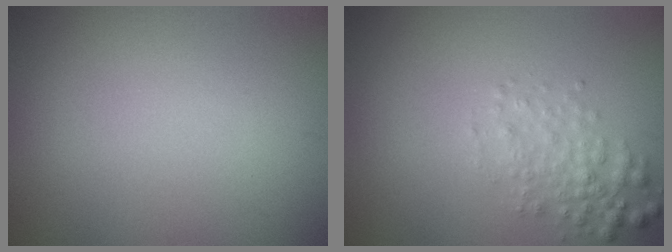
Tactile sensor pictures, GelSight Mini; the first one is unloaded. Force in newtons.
{"total": 2.4, "press": 2.4, "slide": 0.1}